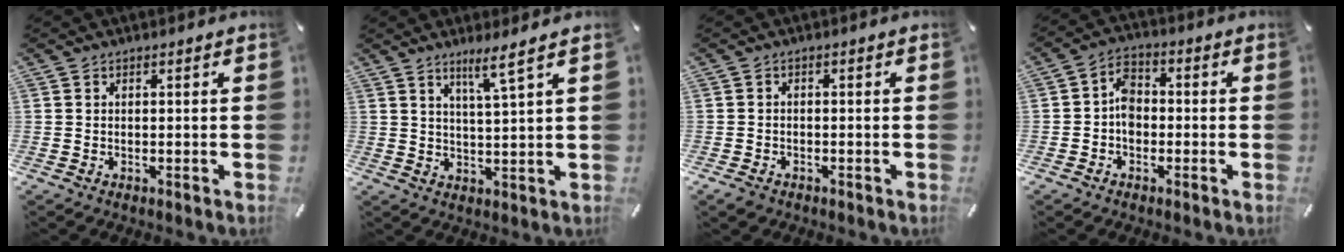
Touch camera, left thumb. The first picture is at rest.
{"total": 5.4, "force": [3.9, -0.5, 3.8], "torque": [-0.077, -0.016, 0.064]}
{"total": 1.7, "force": [-1.2, 1.2, 0.3], "torque": [-0.013, 0.004, -0.028]}
{"total": 5.4, "force": [-1.1, 4.2, 3.2], "torque": [-0.049, 0.014, -0.019]}